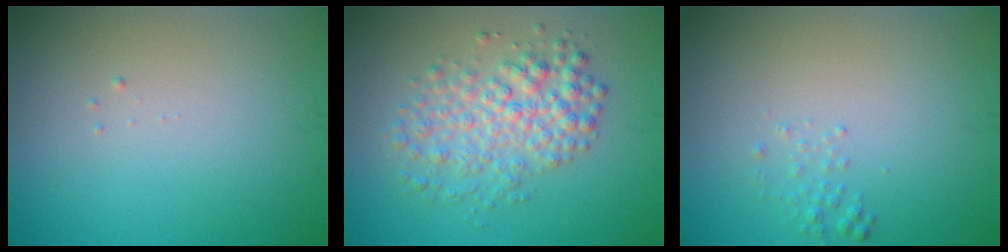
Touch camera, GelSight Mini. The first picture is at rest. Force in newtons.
{"total": 4.5, "press": 4.5, "slide": 0.1}
{"total": 1.0, "press": 1.0, "slide": 0.0}